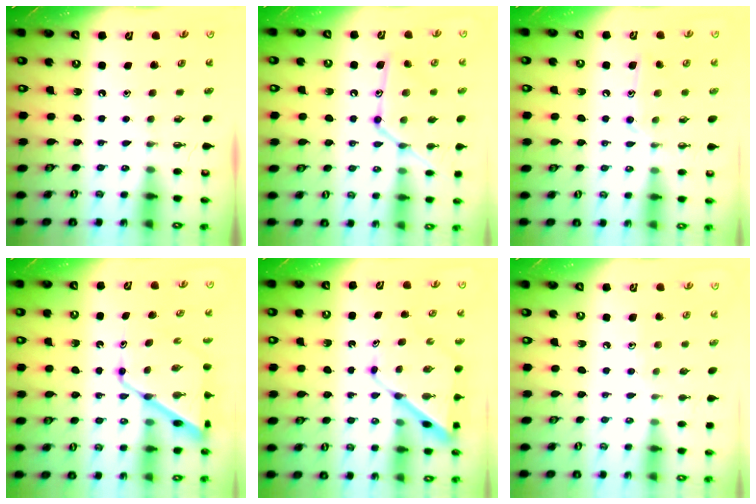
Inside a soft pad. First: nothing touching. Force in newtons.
{"total": 15.1, "press": 15.1, "slide": 1.0}
{"total": 10.5, "press": 10.4, "slide": 0.8}
{"total": 12.7, "press": 12.7, "slide": 0.8}
{"total": 10.1, "press": 10.1, "slide": 1.0}
{"total": 5.2, "press": 5.1, "slide": 0.5}